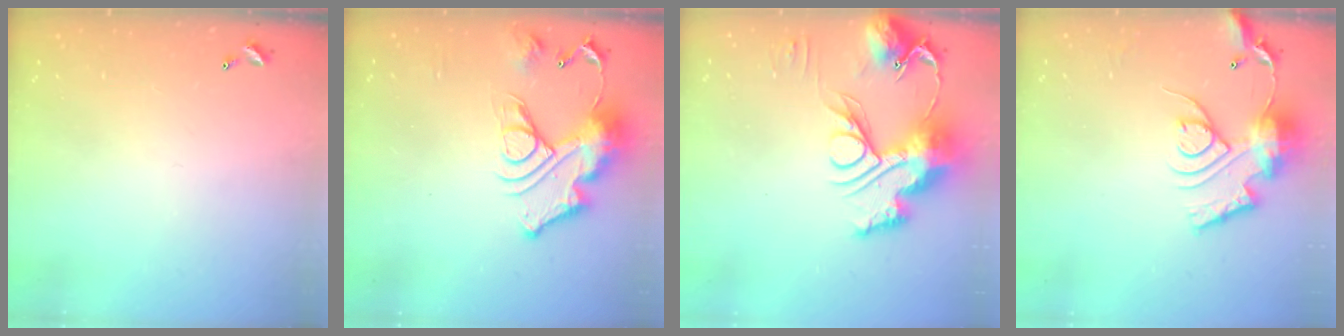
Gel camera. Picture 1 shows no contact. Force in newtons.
{"total": 15.3, "press": 15.3, "slide": 1.4}
{"total": 16.7, "press": 16.6, "slide": 1.8}
{"total": 14.9, "press": 14.8, "slide": 1.6}